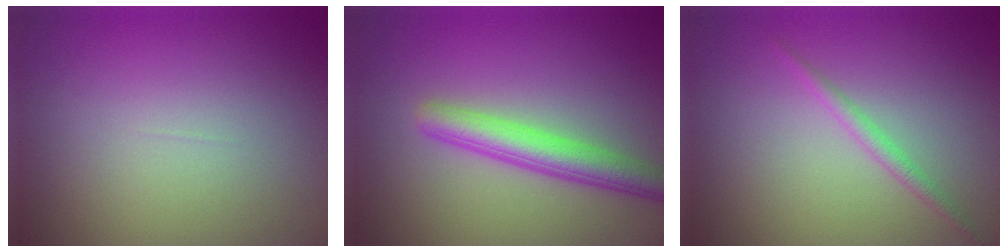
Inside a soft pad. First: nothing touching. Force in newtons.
{"total": 4.1, "press": 4.1, "slide": 0.1}
{"total": 1.3, "press": 1.3, "slide": 0.1}